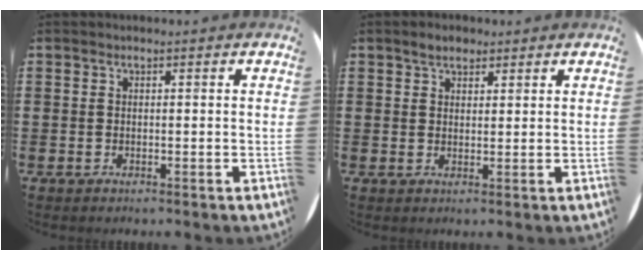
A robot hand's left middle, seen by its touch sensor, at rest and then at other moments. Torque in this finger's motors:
{"motor_torque": [0.28, -0.26, 0.04, 0.04]}